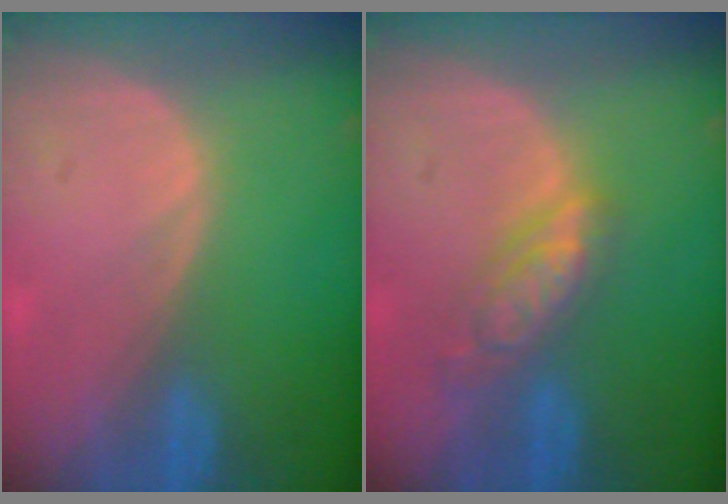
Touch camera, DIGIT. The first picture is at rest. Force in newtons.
{"total": 5.5, "press": 5.0, "slide": 2.4}